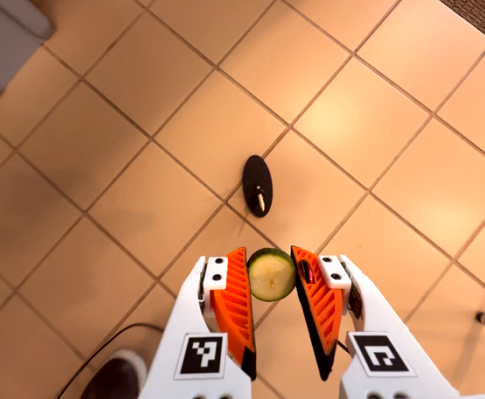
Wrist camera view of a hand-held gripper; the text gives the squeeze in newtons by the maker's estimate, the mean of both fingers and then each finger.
{"total": 7.6, "left": 7.4, "right": 7.9}